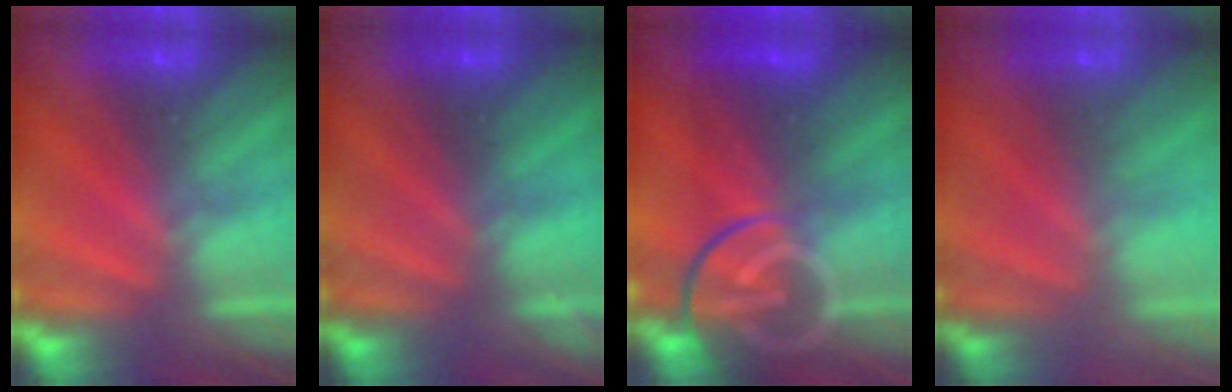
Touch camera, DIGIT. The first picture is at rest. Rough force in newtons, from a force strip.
{"total": 2.2}
{"total": 12.7}
{"total": 9.8}